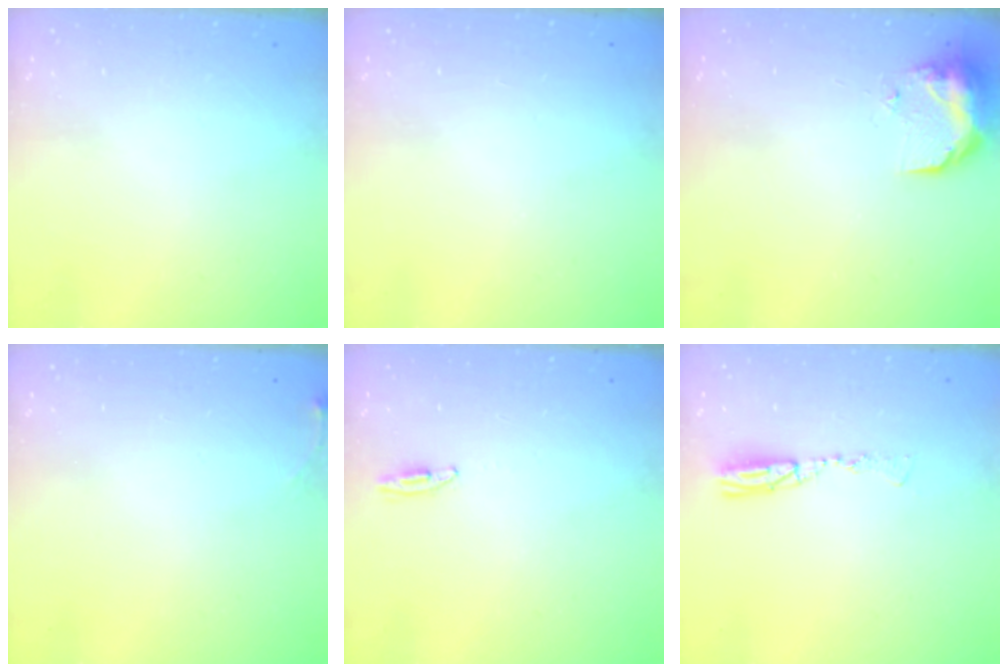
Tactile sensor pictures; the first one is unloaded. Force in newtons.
{"total": 0.0}
{"total": 9.9, "press": 9.4, "slide": 3.1}
{"total": 4.0, "press": 3.9, "slide": 0.6}
{"total": 2.7, "press": 2.5, "slide": 1.0}
{"total": 6.9, "press": 6.7, "slide": 1.8}